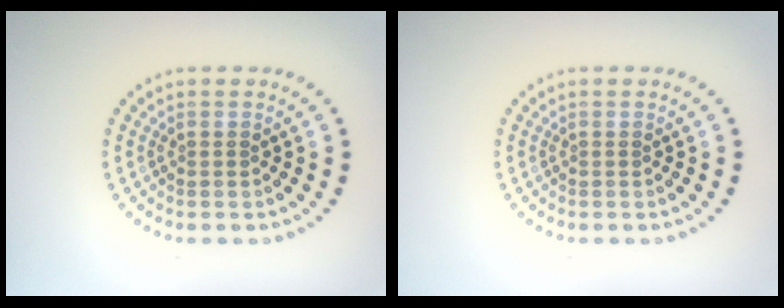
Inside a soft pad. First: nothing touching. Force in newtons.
{"total": 0.0}